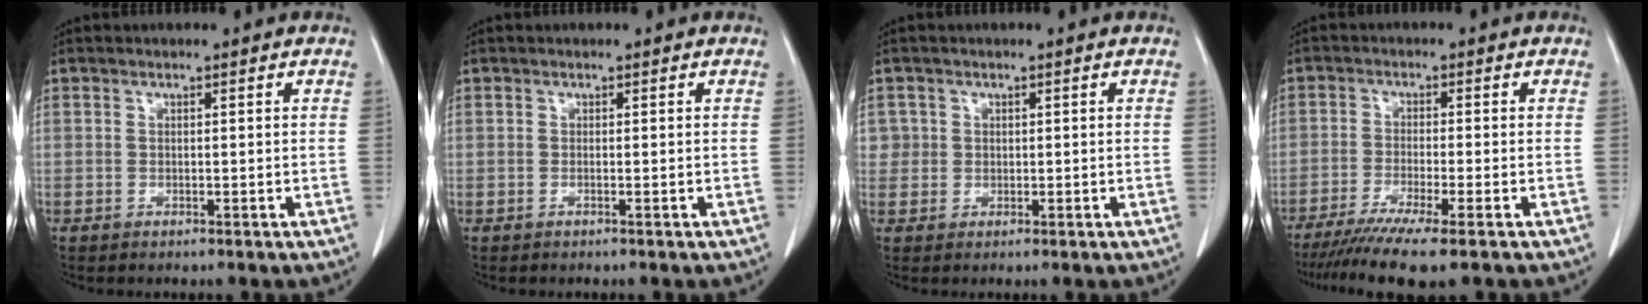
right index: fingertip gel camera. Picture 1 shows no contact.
{"total": 0.0}
{"total": 2.1, "force": [0.4, 2.1, -0.1], "torque": [0.020, 0.003, 0.002]}
{"total": 9.1, "force": [-6.8, -0.6, 6.0], "torque": [-0.091, -0.025, -0.110]}